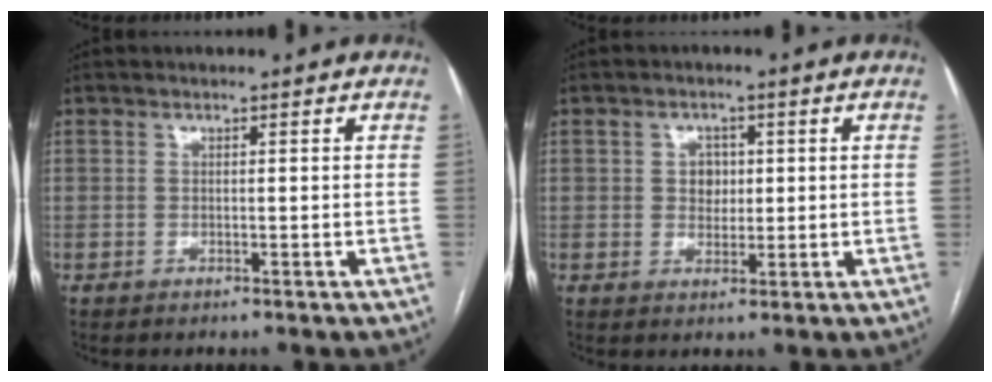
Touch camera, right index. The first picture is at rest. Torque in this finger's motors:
{"motor_torque": [0.05, -0.04, 0.03, 0.01]}